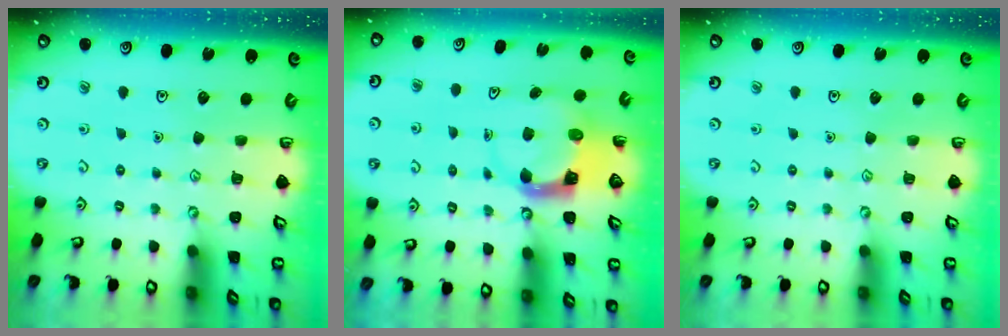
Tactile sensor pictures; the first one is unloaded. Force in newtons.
{"total": 3.7, "press": 3.6, "slide": 0.5}
{"total": 0.0}